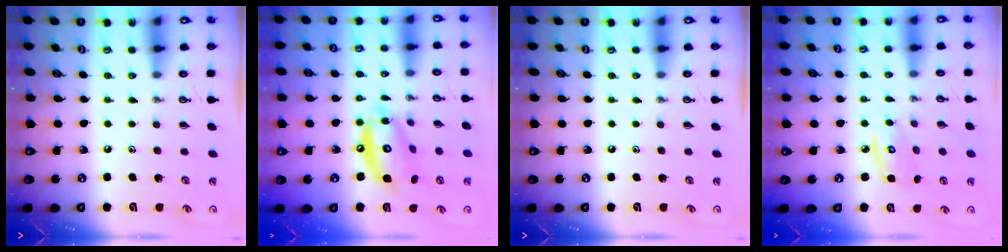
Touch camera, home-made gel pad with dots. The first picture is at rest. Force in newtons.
{"total": 14.5, "press": 14.4, "slide": 1.3}
{"total": 0.0}
{"total": 4.8, "press": 4.7, "slide": 0.2}